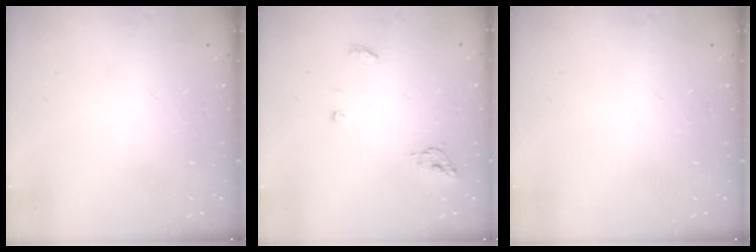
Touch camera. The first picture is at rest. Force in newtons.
{"total": 5.2, "press": 5.2, "slide": 0.0}
{"total": 0.0}